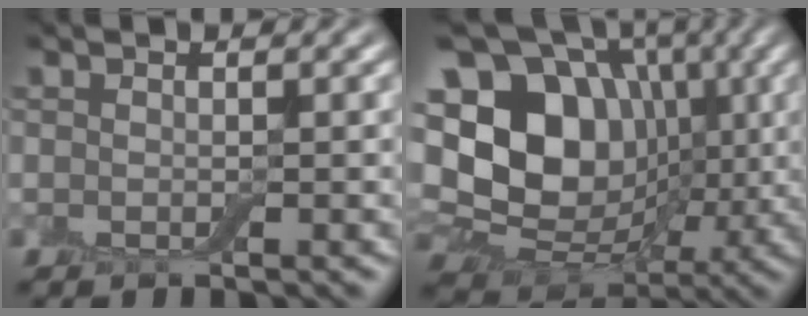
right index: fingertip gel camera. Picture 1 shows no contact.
{"total": 19.0, "force": [2.4, 15.4, 10.7], "torque": [-0.212, 0.030, 0.042]}